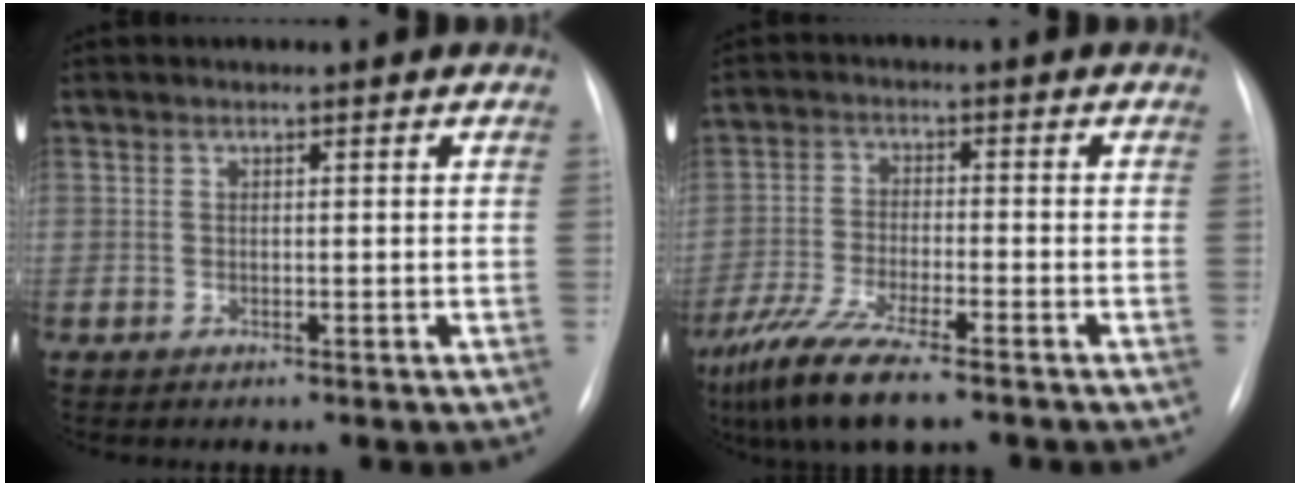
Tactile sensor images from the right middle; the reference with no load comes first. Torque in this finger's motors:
{"motor_torque": [1.22, -0.92, 0.30, 0.16]}